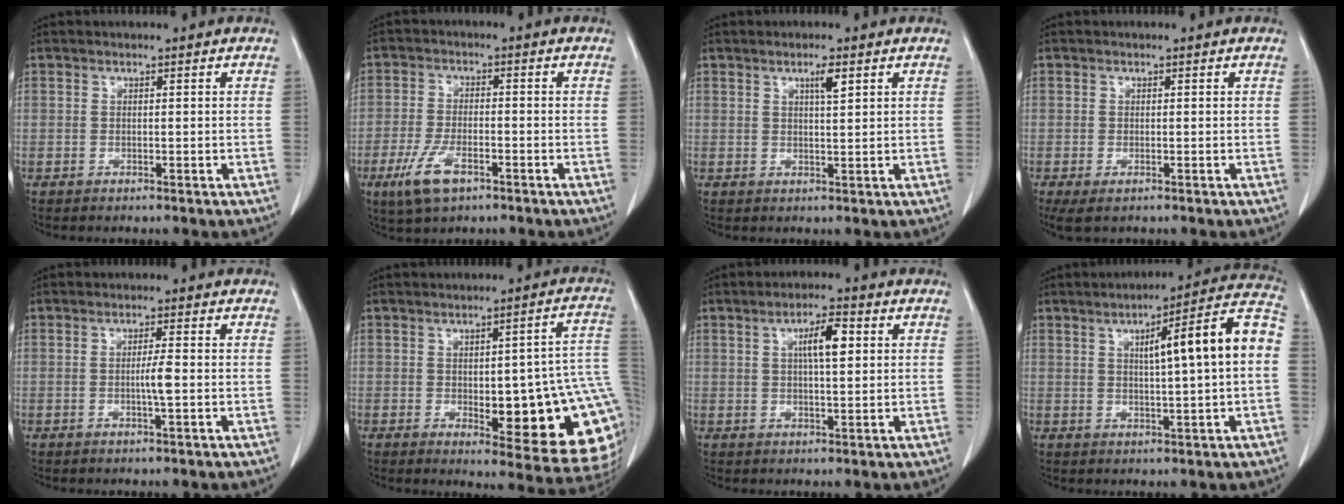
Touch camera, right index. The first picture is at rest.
{"total": 6.9, "force": [-3.8, 2.5, 5.2], "torque": [-0.113, -0.012, -0.067]}
{"total": 2.5, "force": [1.3, 0.2, 2.1], "torque": [-0.039, -0.002, 0.022]}
{"total": 3.1, "force": [-1.8, 1.1, 2.2], "torque": [-0.041, -0.010, -0.027]}
{"total": 2.5, "force": [-0.3, -0.2, 2.5], "torque": [-0.045, 0.000, -0.004]}
{"total": 20.0, "force": [-3.0, 5.4, 19.0], "torque": [-0.148, 0.020, -0.014]}
{"total": 5.4, "force": [1.5, 1.2, 5.0], "torque": [-0.089, 0.007, 0.025]}
{"total": 13.2, "force": [1.6, 0.4, 13.1], "torque": [-0.184, 0.030, 0.020]}